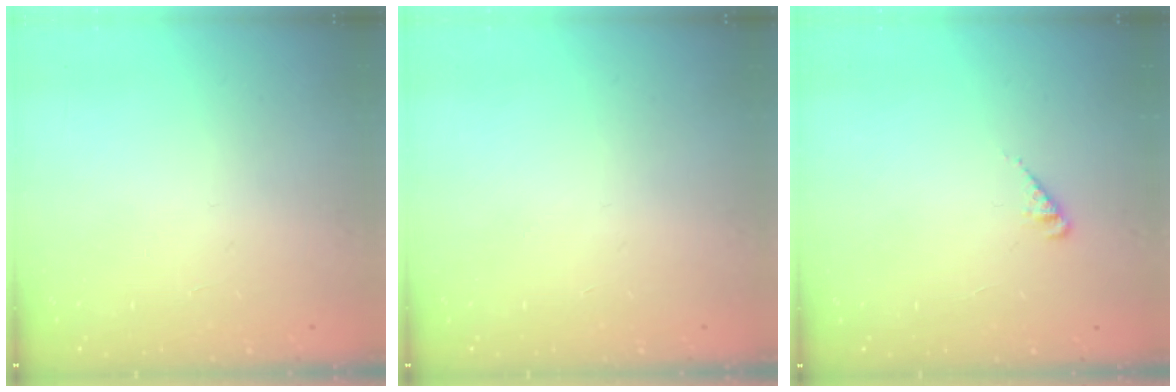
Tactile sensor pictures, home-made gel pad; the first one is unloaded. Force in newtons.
{"total": 0.0}
{"total": 2.0, "press": 1.9, "slide": 0.3}